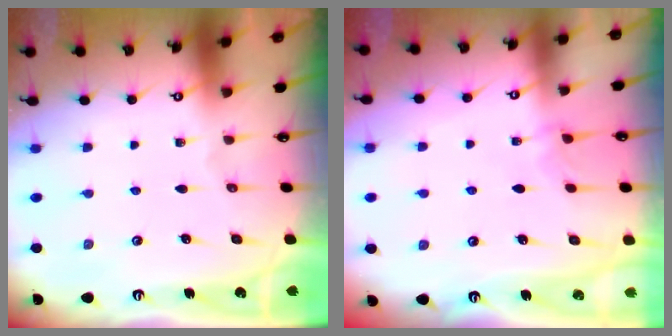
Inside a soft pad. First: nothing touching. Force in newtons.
{"total": 2.6, "press": 2.6, "slide": 0.3}